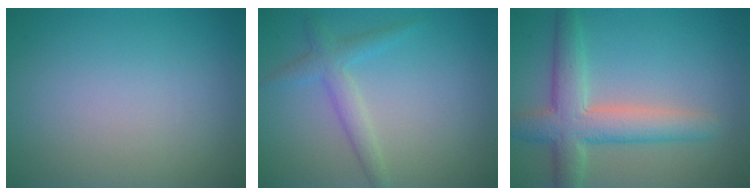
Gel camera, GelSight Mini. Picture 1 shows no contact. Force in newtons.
{"total": 2.4, "press": 2.4, "slide": 0.1}
{"total": 5.8, "press": 5.8, "slide": 0.1}